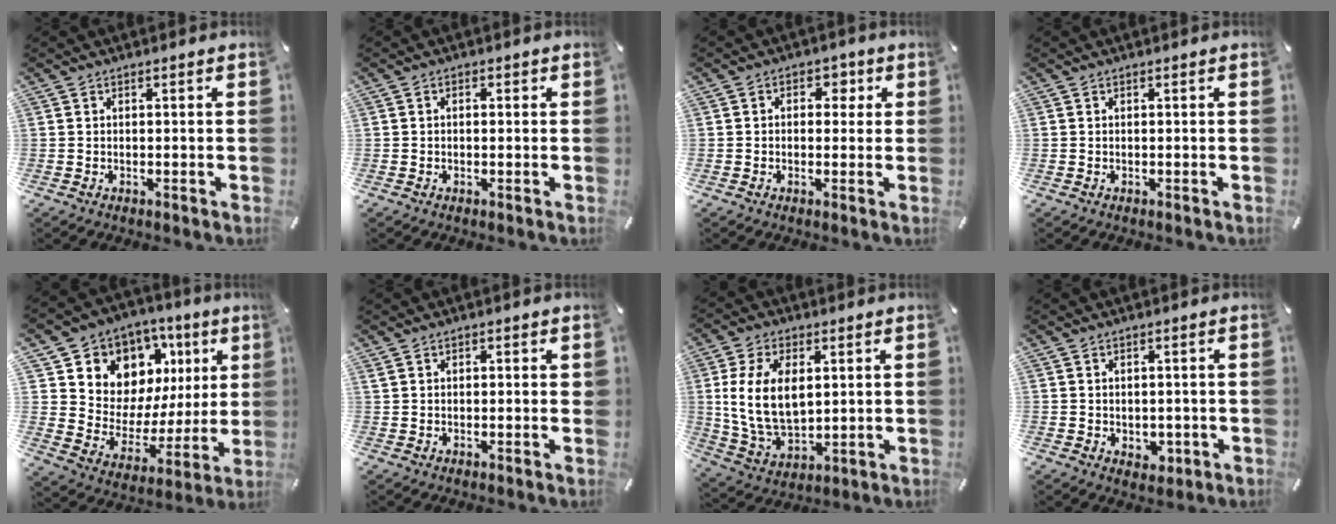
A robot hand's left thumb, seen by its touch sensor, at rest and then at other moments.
{"total": 1.0, "force": [-0.2, 0.8, 0.7], "torque": [-0.013, 0.004, -0.004]}
{"total": 3.7, "force": [0.1, 2.9, 2.3], "torque": [-0.017, -0.001, -0.009]}
{"total": 0.0}
{"total": 10.1, "force": [5.5, 8.3, 1.5], "torque": [-0.028, -0.076, 0.107]}
{"total": 1.6, "force": [0.7, 1.0, 1.0], "torque": [-0.021, 0.003, 0.013]}
{"total": 13.6, "force": [3.0, 8.9, 9.8], "torque": [-0.229, 0.002, 0.054]}
{"total": 2.5, "force": [-0.2, 2.3, 1.1], "torque": [-0.003, -0.002, -0.006]}